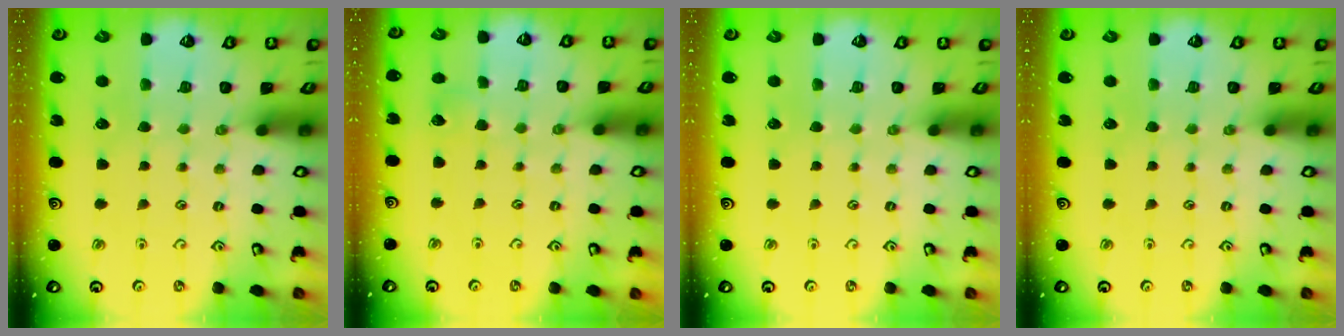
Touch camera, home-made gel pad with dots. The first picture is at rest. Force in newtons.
{"total": 2.7, "press": 2.7, "slide": 0.3}
{"total": 0.0}
{"total": 0.0}